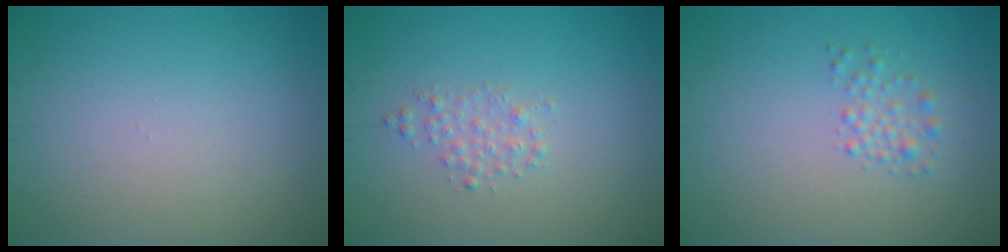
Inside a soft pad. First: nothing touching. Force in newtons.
{"total": 1.4, "press": 1.4, "slide": 0.0}
{"total": 1.5, "press": 1.5, "slide": 0.1}